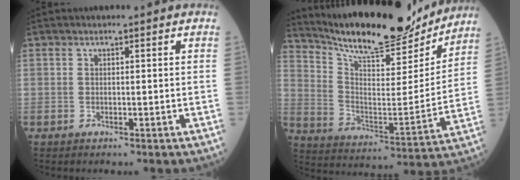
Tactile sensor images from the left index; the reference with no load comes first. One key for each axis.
{"total": 19.5, "fx": 17.9, "fy": 3.2, "fz": 7.0, "tx": -0.134, "ty": -0.027, "tz": 0.282}